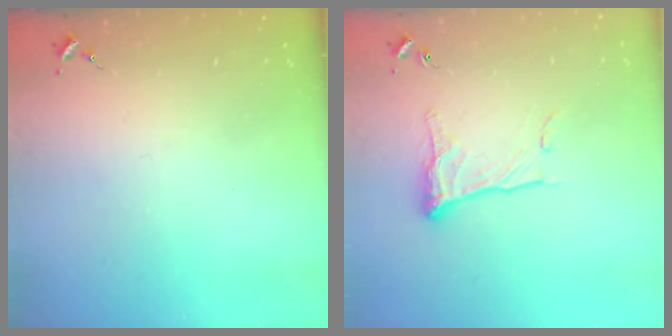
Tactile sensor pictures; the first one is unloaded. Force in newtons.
{"total": 11.1, "press": 11.1, "slide": 0.6}